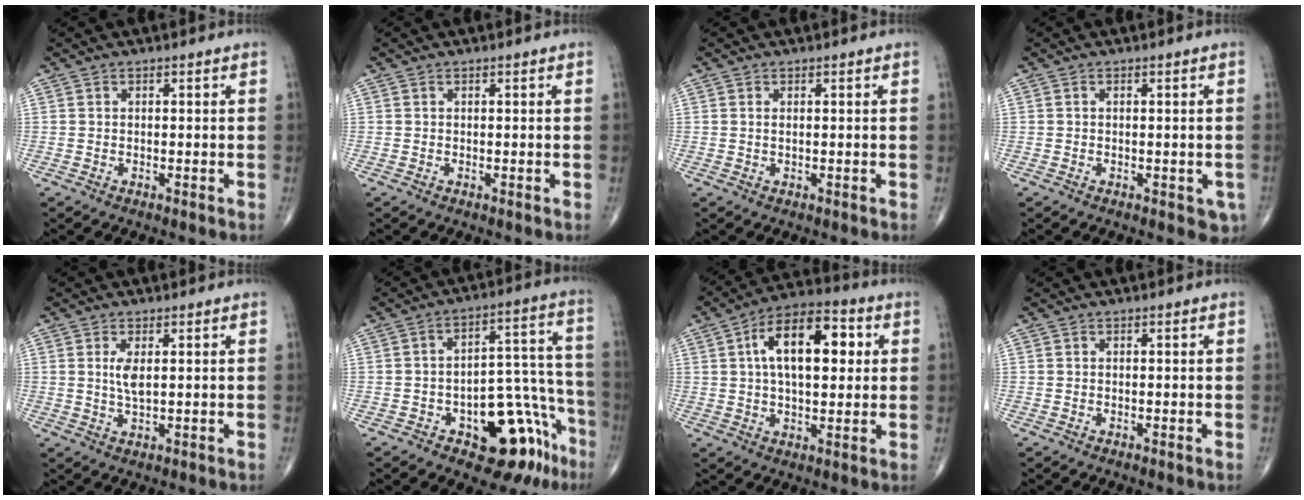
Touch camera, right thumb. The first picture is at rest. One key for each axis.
{"total": 0.0}
{"total": 0.6, "fx": 0.2, "fy": 0.2, "fz": 0.6, "tx": -0.016, "ty": 0.001, "tz": 0.005}
{"total": 3.0, "fx": -0.9, "fy": 1.6, "fz": 2.4, "tx": -0.009, "ty": -0.001, "tz": -0.009}
{"total": 3.4, "fx": 0.8, "fy": 1.1, "fz": 3.1, "tx": -0.064, "ty": -0.009, "tz": 0.019}
{"total": 17.3, "fx": -9.2, "fy": 8.4, "fz": 11.9, "tx": -0.097, "ty": 0.091, "tz": -0.120}
{"total": 15.4, "fx": 3.4, "fy": 7.8, "fz": 12.8, "tx": -0.190, "ty": 0.017, "tz": 0.050}
{"total": 0.0}